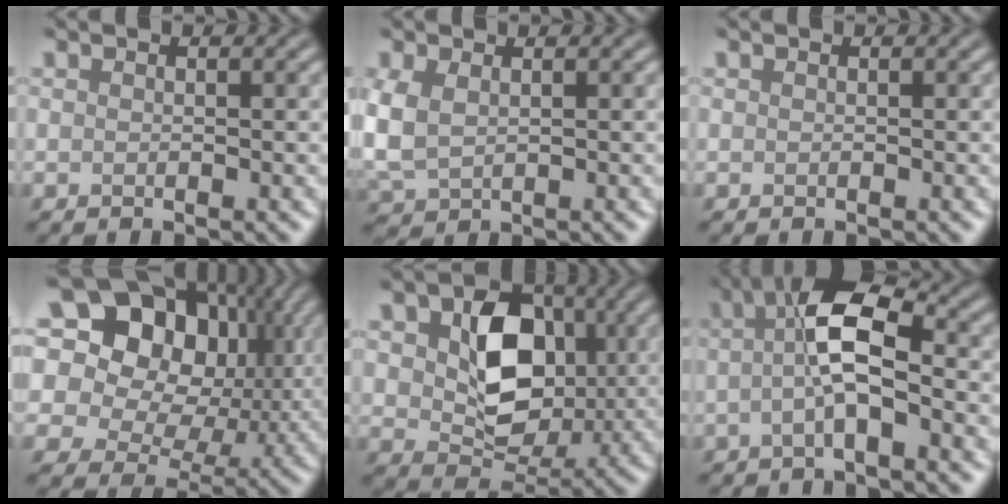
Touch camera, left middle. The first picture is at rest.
{"total": 2.5, "force": [0.1, 1.9, 1.7], "torque": [-0.071, -0.001, 0.022]}
{"total": 0.0}
{"total": 18.9, "force": [8.8, 13.5, 9.8], "torque": [-0.219, 0.091, 0.141]}
{"total": 7.6, "force": [1.3, 5.5, 5.0], "torque": [-0.111, -0.004, 0.040]}
{"total": 4.8, "force": [0.2, 1.1, 4.7], "torque": [-0.104, 0.019, 0.004]}